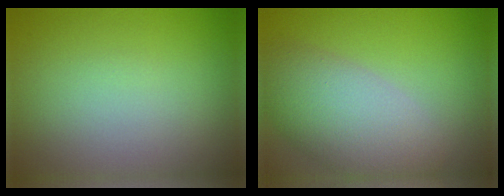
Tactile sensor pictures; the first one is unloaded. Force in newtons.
{"total": 6.5, "press": 6.5, "slide": 0.4}